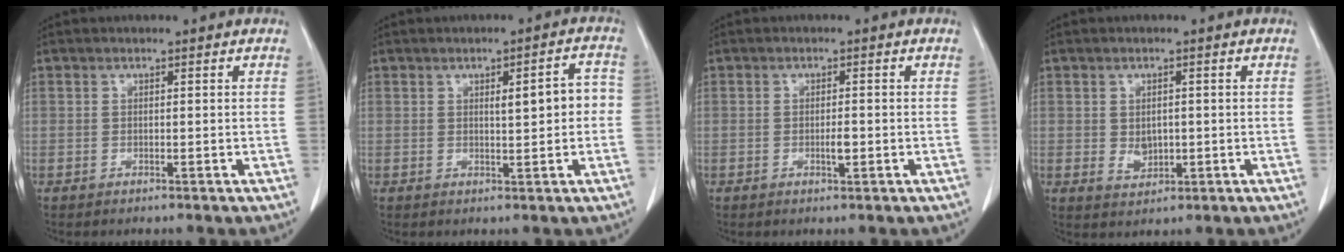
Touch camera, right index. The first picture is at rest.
{"total": 4.9, "force": [0.2, 1.3, 4.7], "torque": [-0.066, 0.015, 0.004]}
{"total": 1.8, "force": [-0.5, 0.4, 1.6], "torque": [-0.030, -0.001, -0.007]}
{"total": 3.0, "force": [-0.1, 2.2, 2.0], "torque": [-0.035, -0.001, 0.009]}